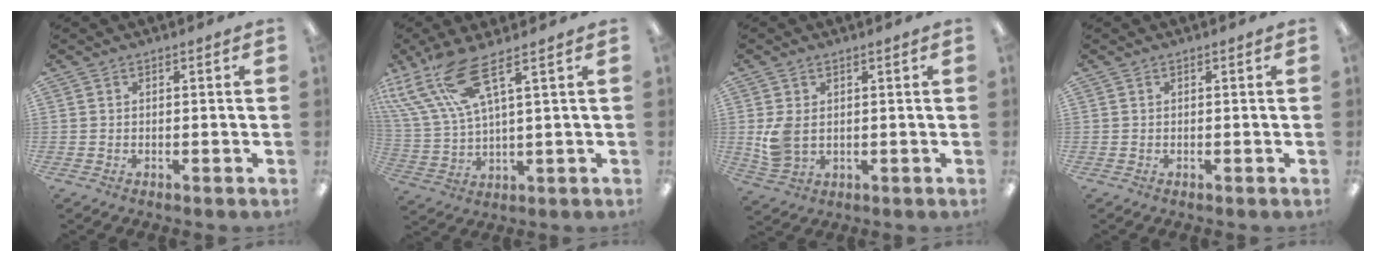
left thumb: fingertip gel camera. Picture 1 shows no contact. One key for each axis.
{"total": 14.1, "fx": 8.1, "fy": 3.9, "fz": 10.8, "tx": -0.244, "ty": -0.031, "tz": 0.145}
{"total": 6.3, "fx": 0.9, "fy": 4.2, "fz": 4.7, "tx": -0.105, "ty": -0.003, "tz": 0.015}
{"total": 0.0}